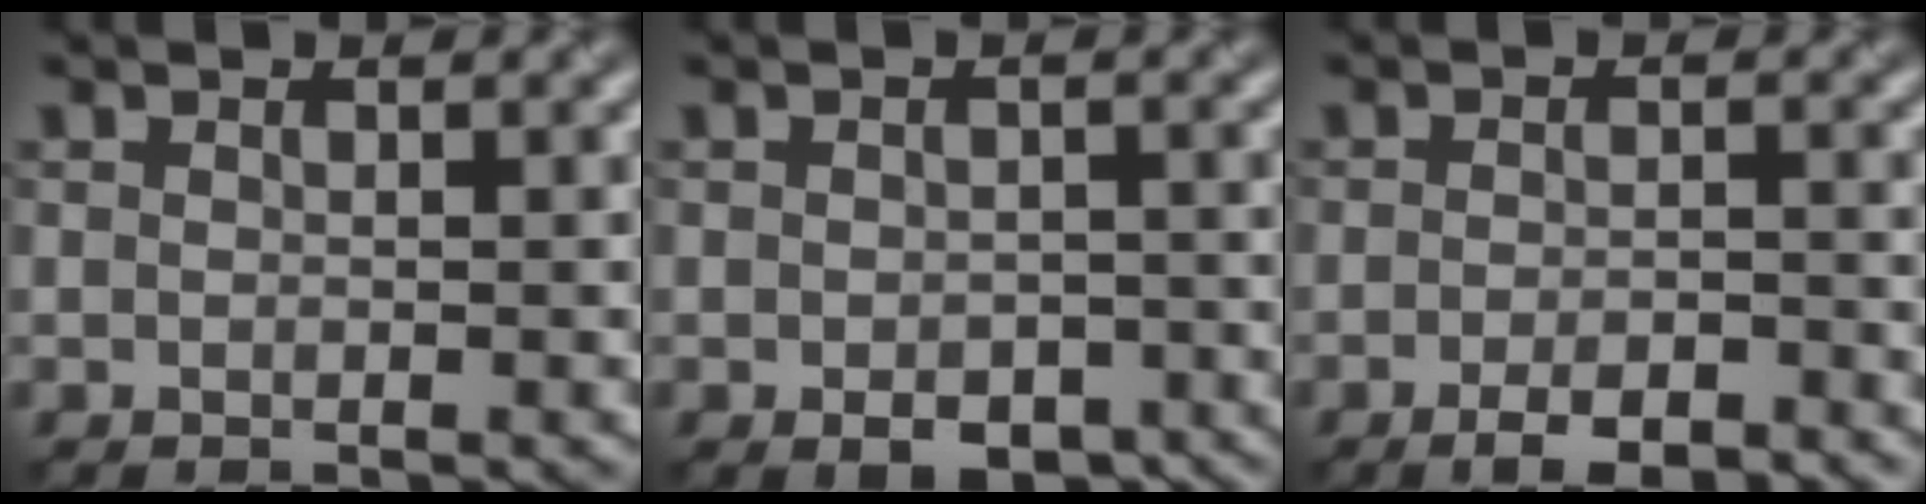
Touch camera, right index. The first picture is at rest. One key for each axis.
{"total": 3.8, "fx": -2.0, "fy": 2.1, "fz": 2.4, "tx": -0.030, "ty": -0.010, "tz": -0.025}
{"total": 3.7, "fx": -2.5, "fy": 0.9, "fz": 2.5, "tx": -0.040, "ty": -0.001, "tz": -0.039}